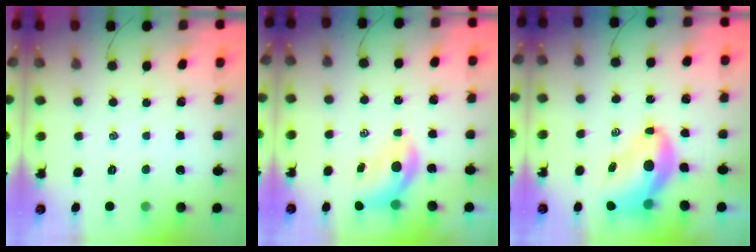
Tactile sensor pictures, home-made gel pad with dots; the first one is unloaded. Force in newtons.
{"total": 5.6, "press": 5.6, "slide": 0.4}
{"total": 10.2, "press": 9.7, "slide": 3.1}